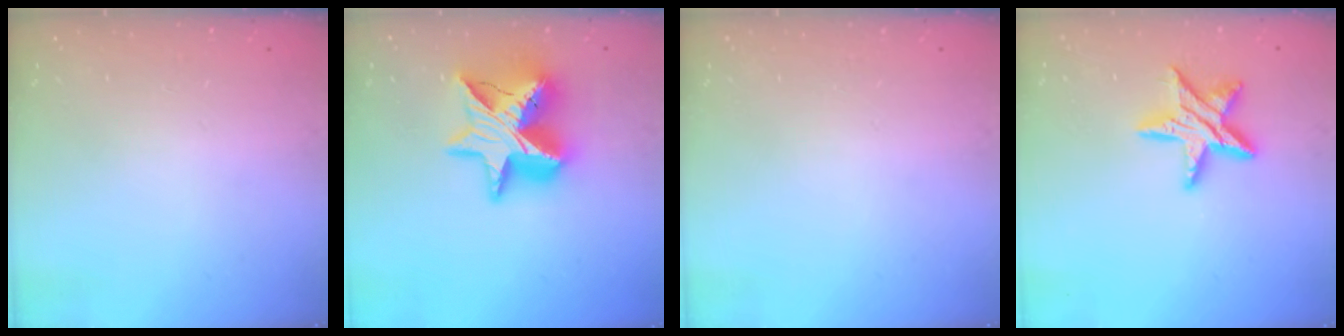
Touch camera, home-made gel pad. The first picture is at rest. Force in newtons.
{"total": 18.1, "press": 18.1, "slide": 1.4}
{"total": 0.0}
{"total": 13.8, "press": 13.8, "slide": 0.7}